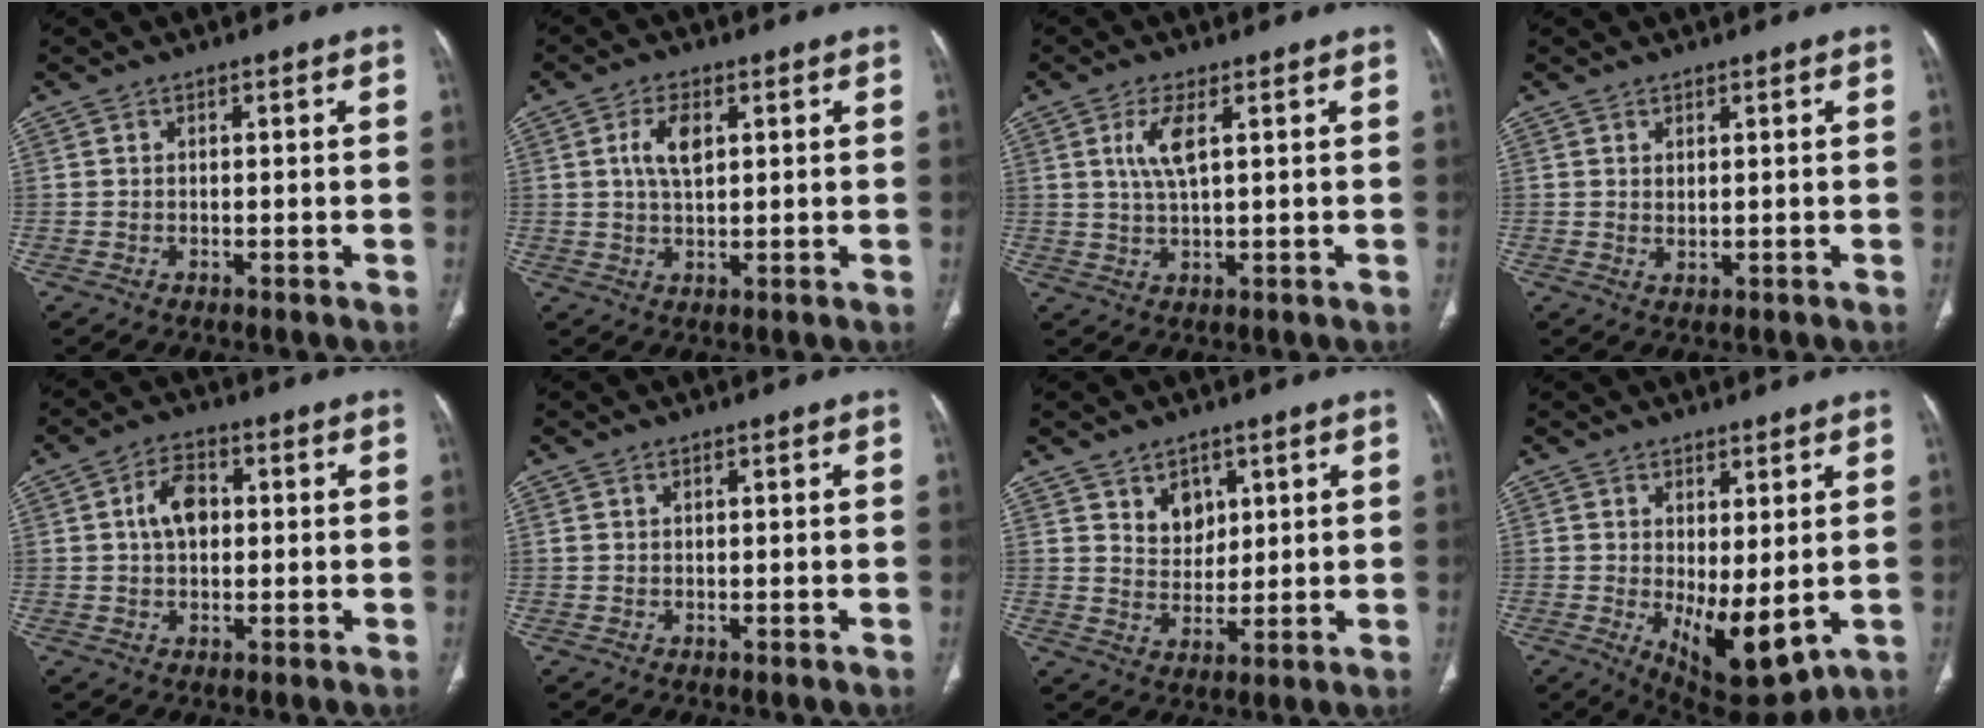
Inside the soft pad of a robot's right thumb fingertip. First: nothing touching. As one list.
[{"total": 5.1, "force": [1.5, 2.5, 4.1], "torque": [-0.081, -0.001, 0.030]}, {"total": 4.8, "force": [1.6, 1.2, 4.4], "torque": [-0.102, -0.006, 0.039]}, {"total": 1.0, "force": [0.5, 0.3, 0.8], "torque": [-0.015, -0.008, 0.014]}, {"total": 6.1, "force": [0.9, 3.9, 4.5], "torque": [-0.072, 0.010, 0.010]}, {"total": 0.5, "force": [0.4, 0.2, 0.3], "torque": [-0.007, 0.005, 0.010]}, {"total": 5.4, "force": [2.9, 3.9, 2.3], "torque": [-0.012, -0.024, 0.056]}, {"total": 9.8, "force": [-0.6, 4.0, 8.9], "torque": [-0.131, -0.021, 0.013]}]